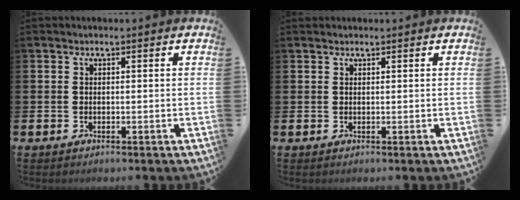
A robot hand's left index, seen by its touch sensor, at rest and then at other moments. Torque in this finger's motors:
{"motor_torque": [0.66, -1.48, 0.03, 0.00]}